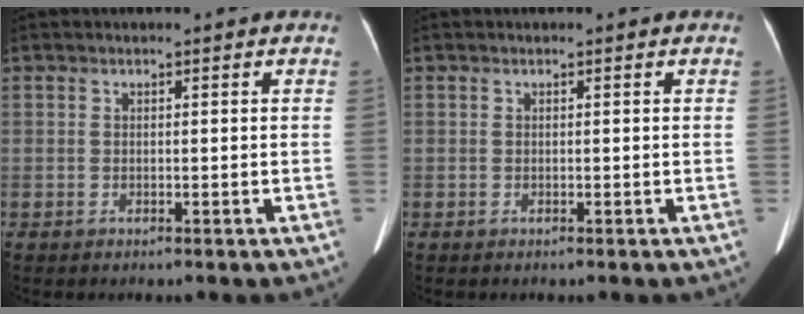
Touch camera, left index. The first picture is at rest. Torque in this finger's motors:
{"motor_torque": [0.14, 0.00, 0.07, 0.02]}